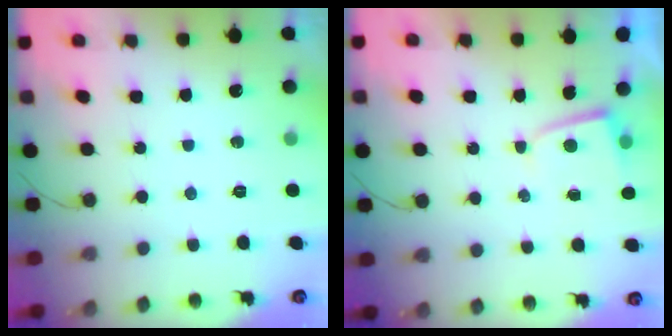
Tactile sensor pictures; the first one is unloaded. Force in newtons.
{"total": 2.2, "press": 2.2, "slide": 0.4}